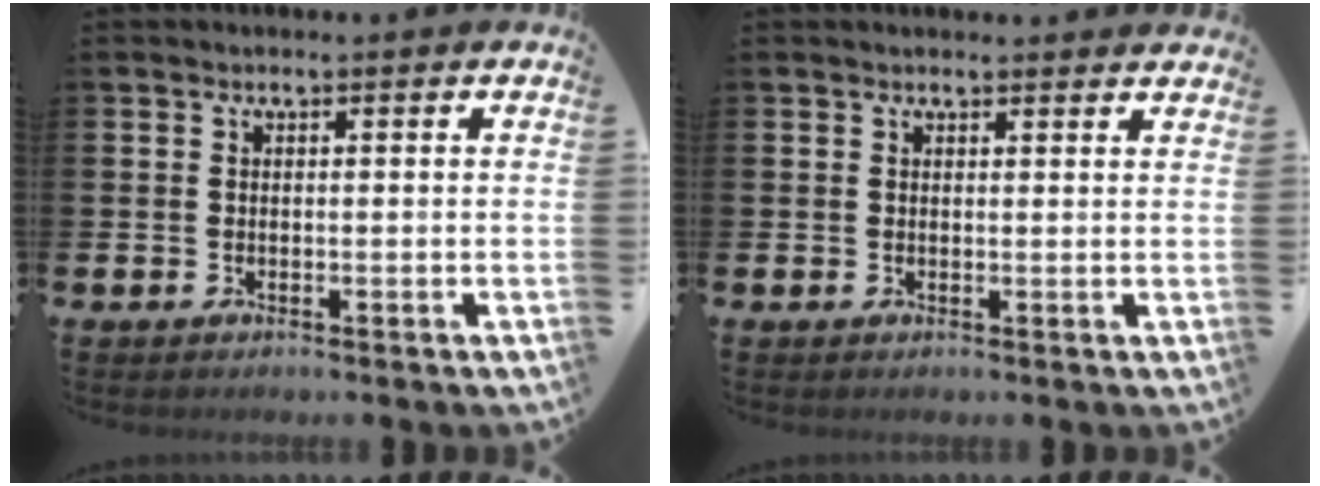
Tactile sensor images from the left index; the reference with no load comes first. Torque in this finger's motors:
{"motor_torque": [0.96, -1.18, 0.30, 0.05]}